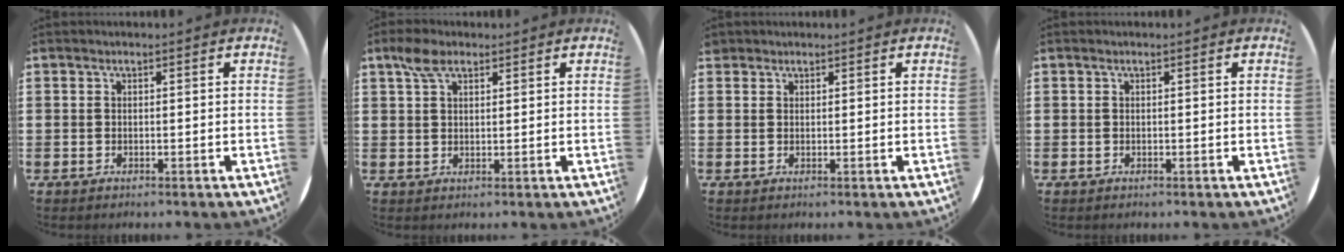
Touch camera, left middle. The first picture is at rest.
{"total": 3.6, "force": [2.4, 1.7, 2.1], "torque": [-0.038, 0.003, 0.042]}
{"total": 0.8, "force": [0.8, 0.2, -0.1], "torque": [0.000, 0.001, 0.016]}
{"total": 0.0}